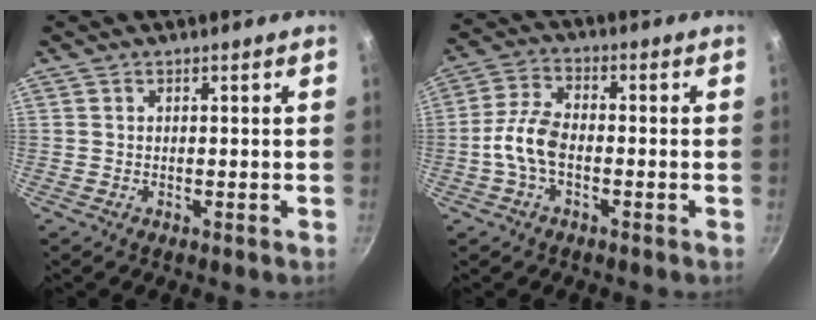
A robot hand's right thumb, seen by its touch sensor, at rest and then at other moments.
{"total": 7.2, "force": [-1.9, 3.9, 5.8], "torque": [-0.117, 0.030, -0.045]}